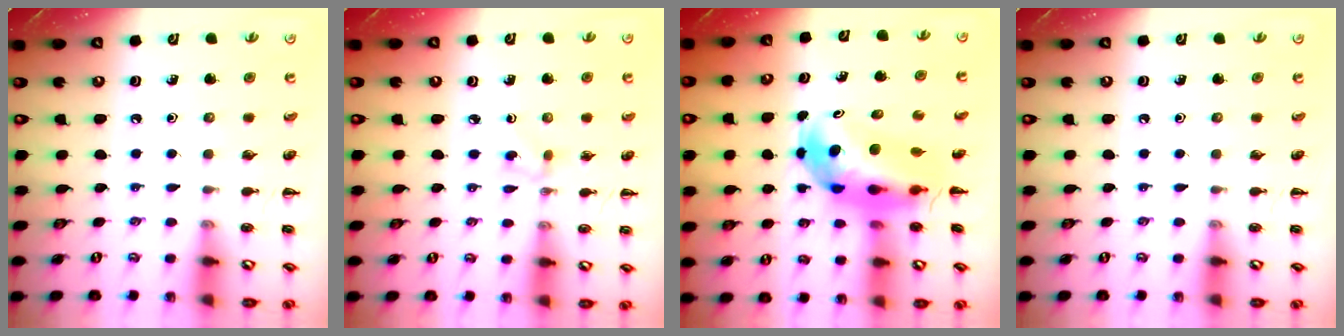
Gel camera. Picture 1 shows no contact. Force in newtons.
{"total": 2.9, "press": 2.6, "slide": 1.2}
{"total": 7.1, "press": 6.7, "slide": 2.2}
{"total": 0.0}